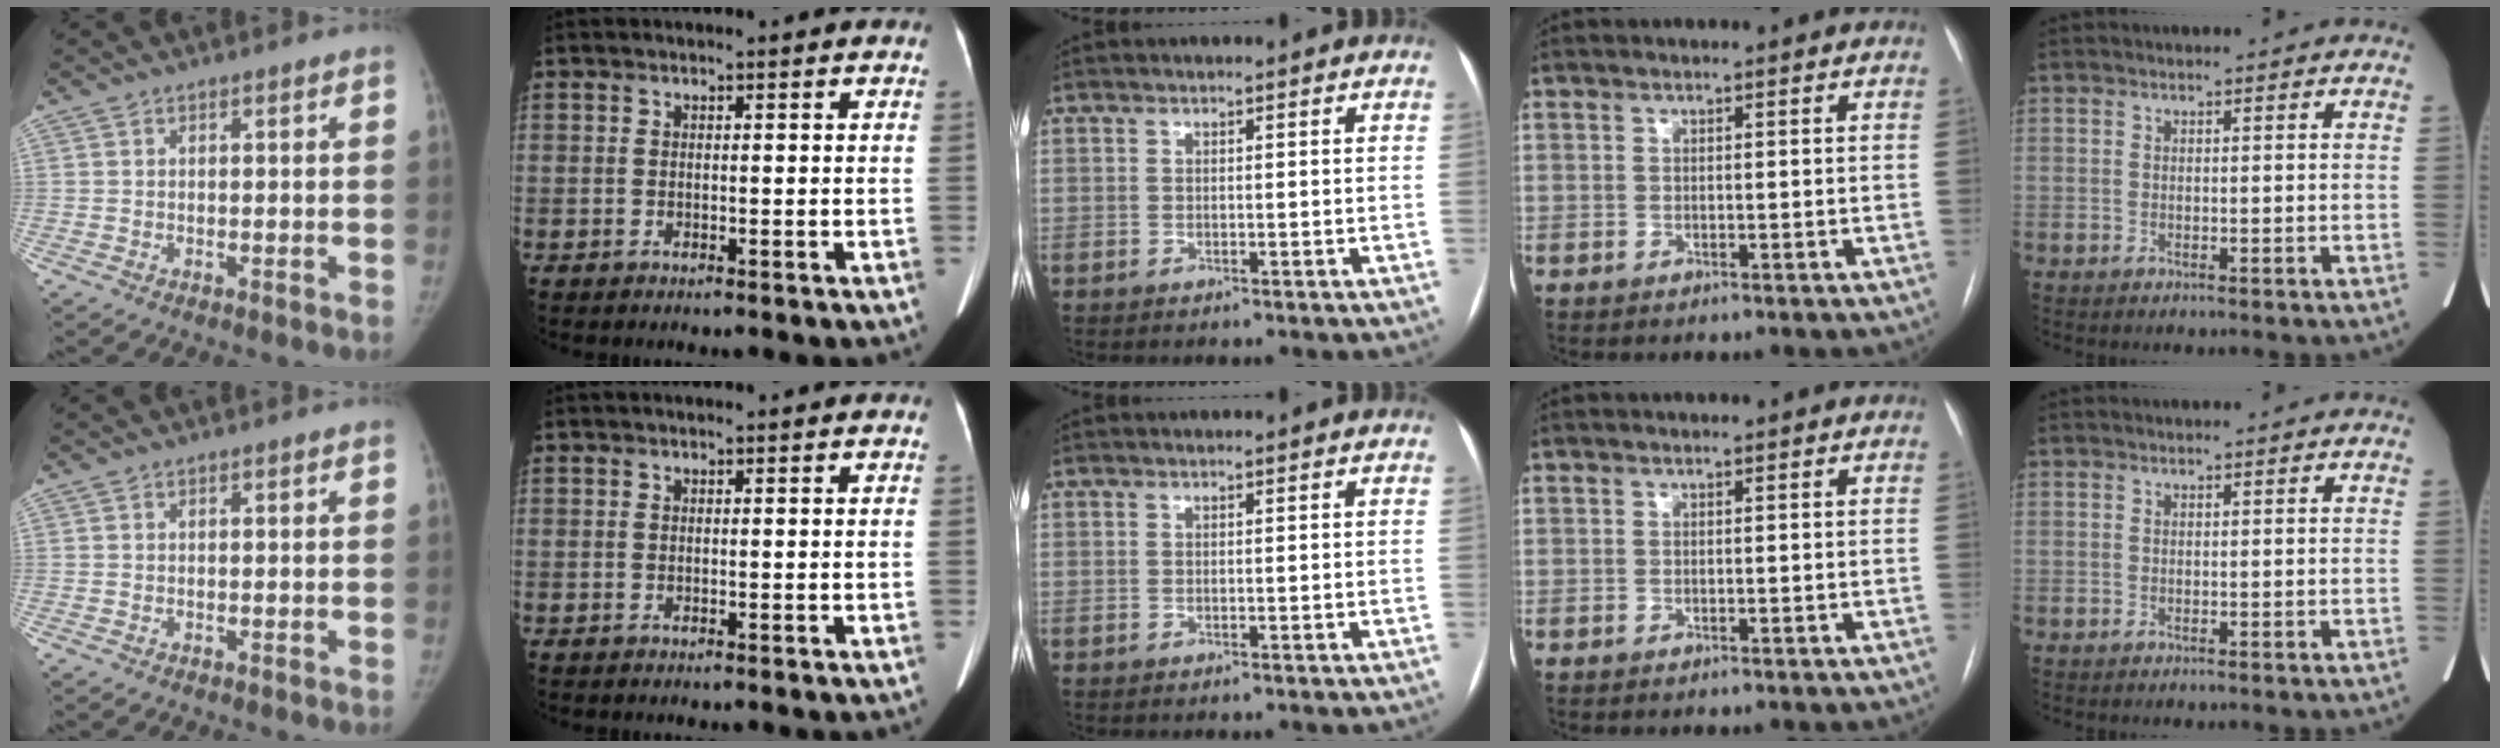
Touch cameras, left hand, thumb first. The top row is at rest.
{}